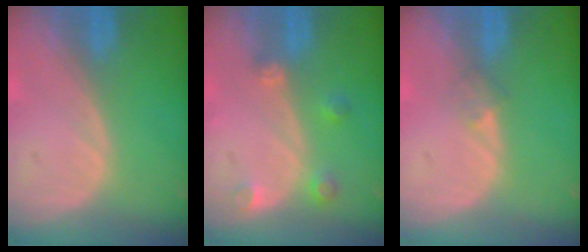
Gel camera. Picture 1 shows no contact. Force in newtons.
{"total": 3.0, "press": 2.9, "slide": 0.6}
{"total": 1.5, "press": 1.2, "slide": 1.0}